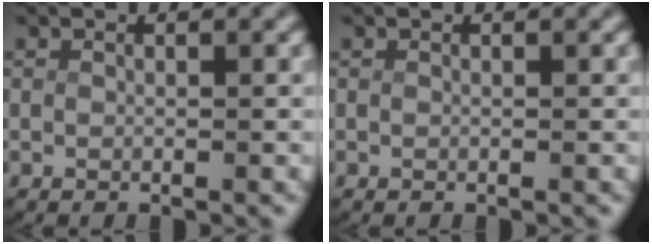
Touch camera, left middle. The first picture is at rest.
{"total": 0.0}